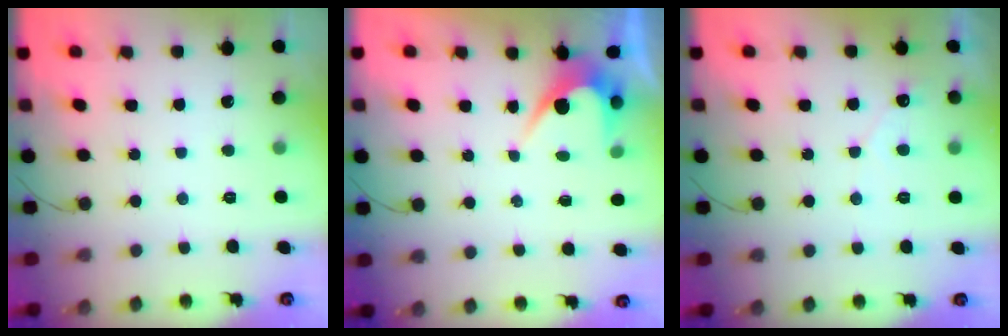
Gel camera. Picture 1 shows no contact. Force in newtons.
{"total": 4.2, "press": 4.2, "slide": 0.2}
{"total": 2.5, "press": 2.5, "slide": 0.1}